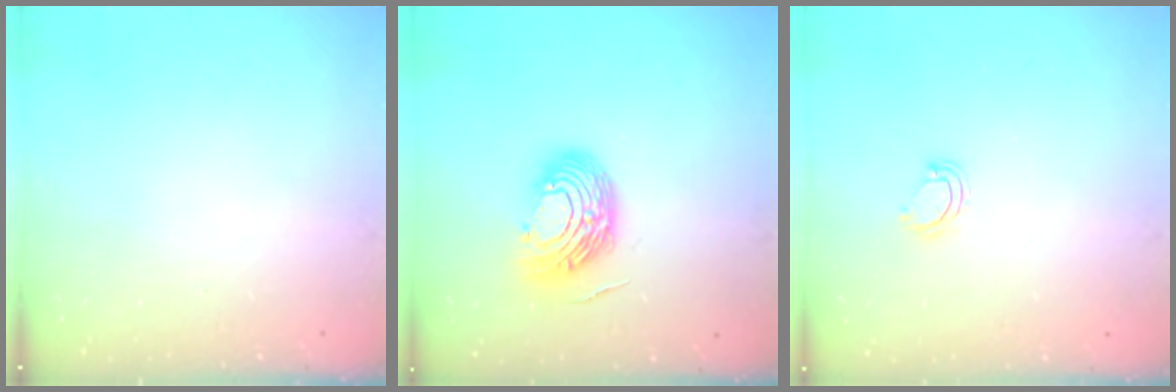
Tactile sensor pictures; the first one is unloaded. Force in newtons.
{"total": 12.6, "press": 12.5, "slide": 1.7}
{"total": 3.9, "press": 3.9, "slide": 0.3}